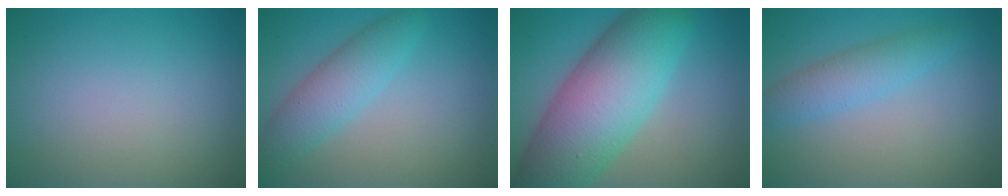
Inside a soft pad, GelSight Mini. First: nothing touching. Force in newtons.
{"total": 3.9, "press": 3.9, "slide": 0.0}
{"total": 12.0, "press": 12.0, "slide": 0.5}
{"total": 2.9, "press": 2.9, "slide": 0.1}